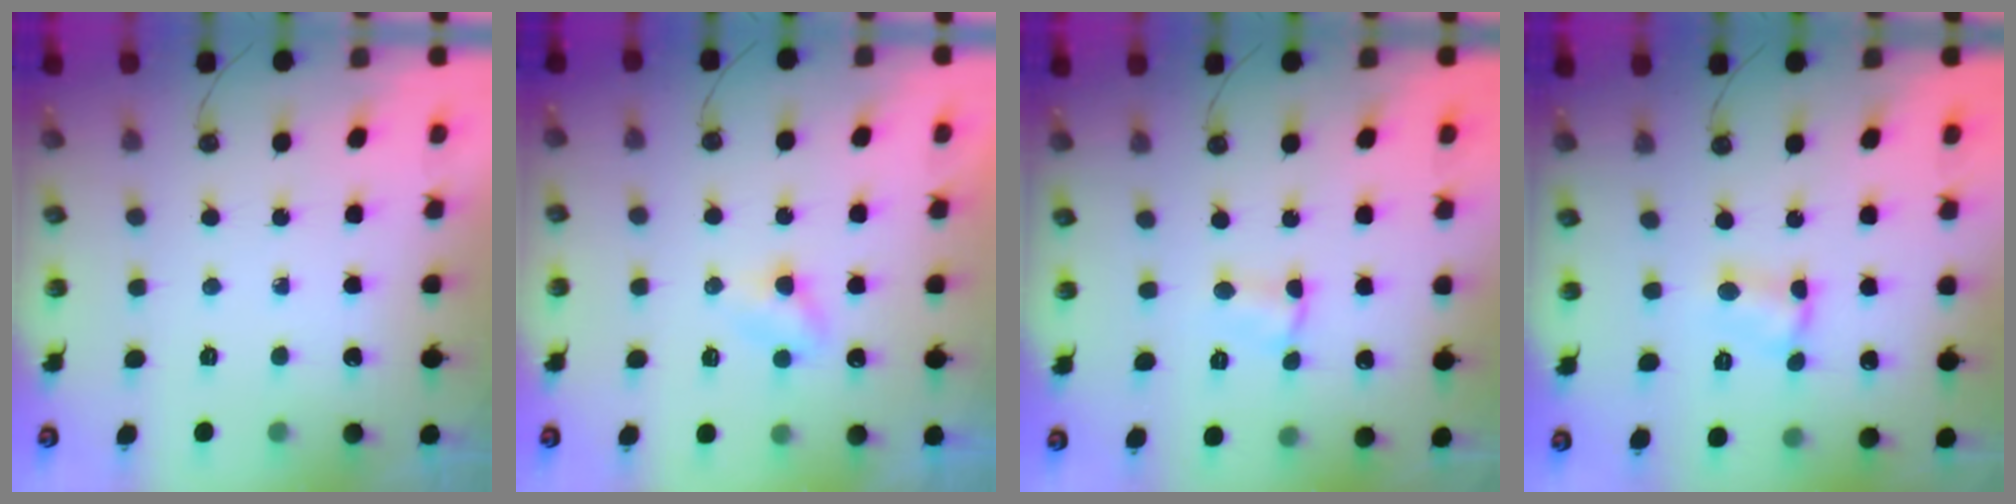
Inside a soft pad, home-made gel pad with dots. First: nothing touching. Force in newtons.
{"total": 4.8, "press": 4.7, "slide": 0.5}
{"total": 1.7, "press": 1.7, "slide": 0.3}
{"total": 4.2, "press": 4.2, "slide": 0.5}